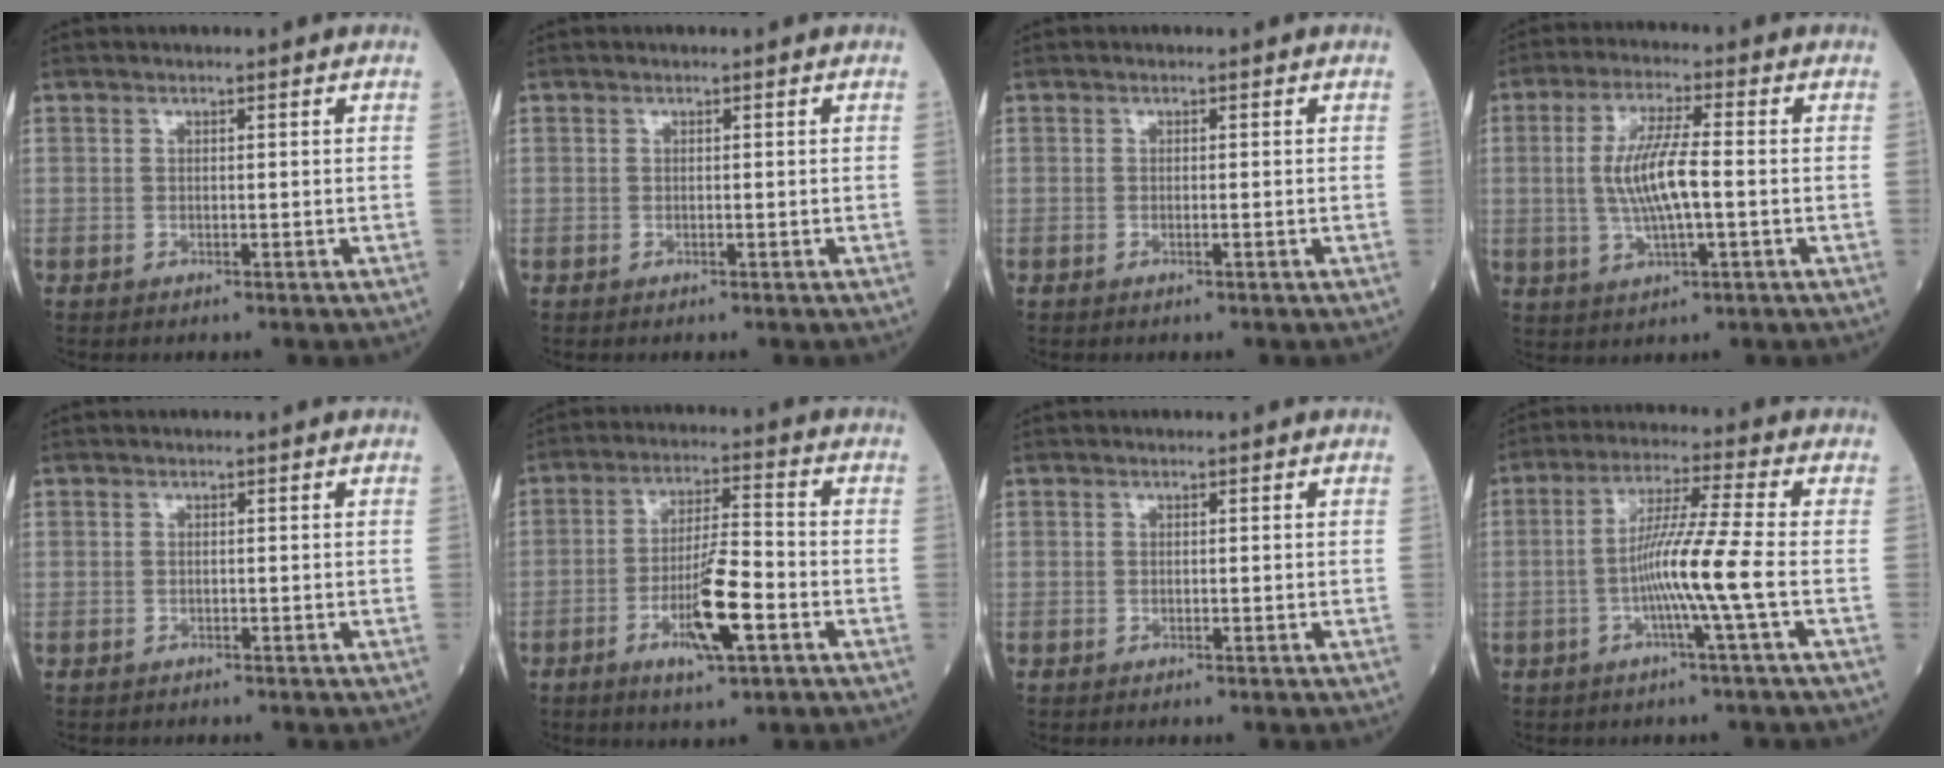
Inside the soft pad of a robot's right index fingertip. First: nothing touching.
{"total": 0.0}
{"total": 0.5, "force": [-0.2, -0.1, 0.5], "torque": [-0.010, 0.000, -0.003]}
{"total": 8.7, "force": [-0.2, 1.4, 8.5], "torque": [-0.173, 0.003, -0.004]}
{"total": 0.7, "force": [-0.5, 0.5, -0.2], "torque": [-0.008, 0.003, -0.013]}
{"total": 9.8, "force": [-3.8, 1.3, 8.9], "torque": [-0.162, -0.005, -0.066]}
{"total": 0.0}
{"total": 8.8, "force": [-2.1, -1.7, 8.3], "torque": [-0.159, 0.001, -0.042]}